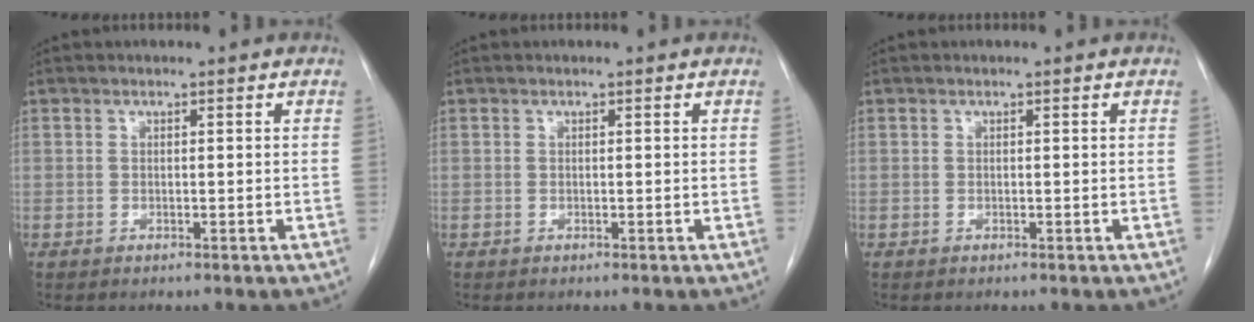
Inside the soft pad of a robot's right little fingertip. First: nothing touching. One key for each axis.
{"total": 0.0}
{"total": 0.0}